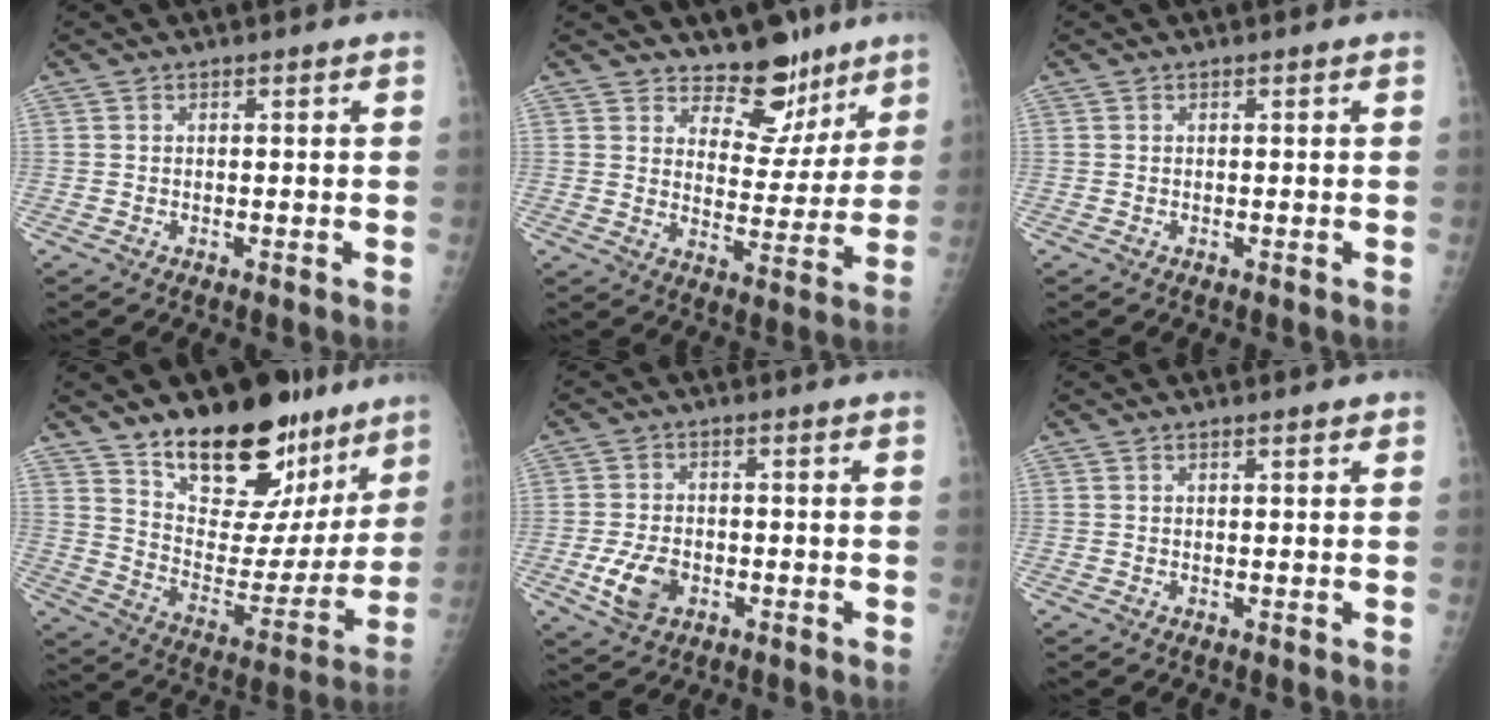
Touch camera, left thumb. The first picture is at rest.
{"total": 10.3, "force": [8.2, 5.5, 2.8], "torque": [0.003, -0.060, 0.127]}
{"total": 0.0}
{"total": 25.8, "force": [18.0, 12.6, 13.5], "torque": [-0.152, -0.097, 0.284]}
{"total": 6.5, "force": [-2.0, 4.3, 4.4], "torque": [-0.080, 0.002, -0.033]}
{"total": 1.2, "force": [0.8, 0.3, 0.8], "torque": [-0.010, -0.002, 0.012]}